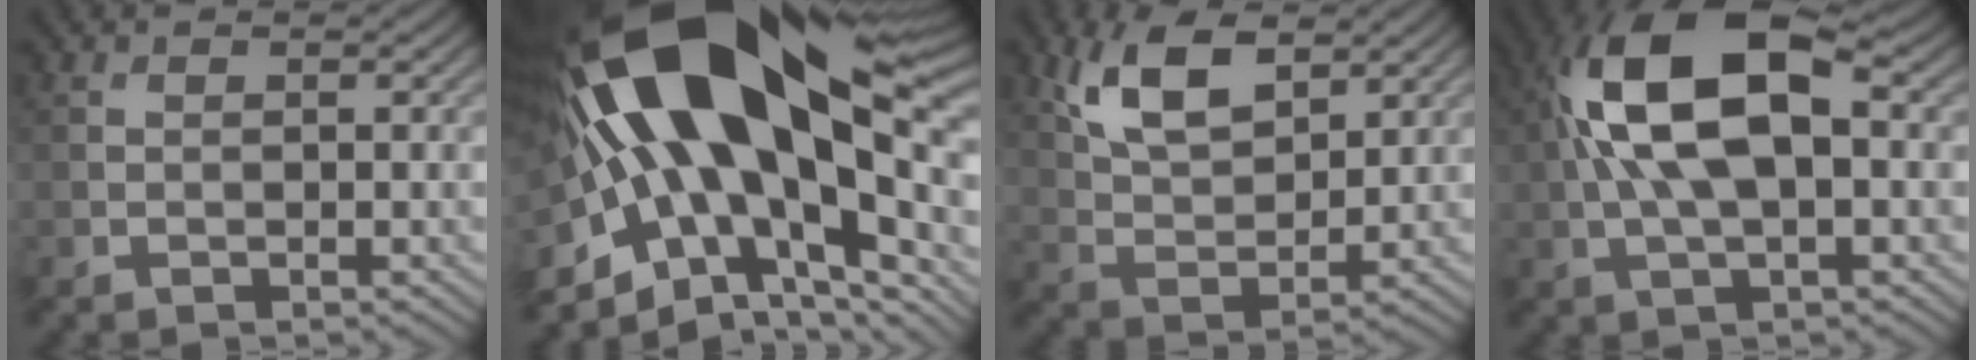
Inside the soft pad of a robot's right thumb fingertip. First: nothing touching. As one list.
[{"total": 21.7, "force": [2.2, 11.3, 18.4], "torque": [-0.364, -0.013, 0.050]}, {"total": 8.4, "force": [4.4, 4.0, 5.9], "torque": [-0.130, 0.001, 0.088]}, {"total": 13.3, "force": [1.6, 6.0, 11.7], "torque": [-0.233, 0.022, 0.024]}]